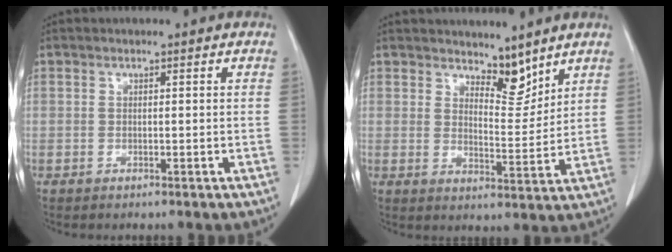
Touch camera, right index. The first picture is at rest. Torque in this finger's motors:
{"motor_torque": [-0.05, 0.38, 0.02, 0.00]}